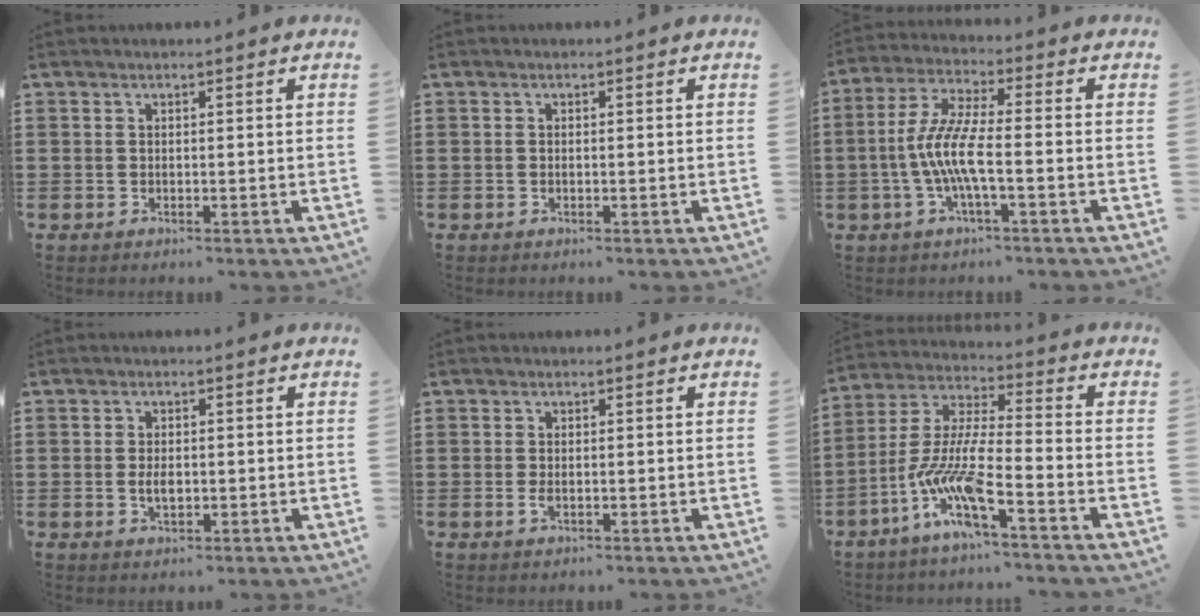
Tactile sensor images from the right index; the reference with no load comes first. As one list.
[{"total": 0.0}, {"total": 7.9, "force": [-2.2, 1.2, 7.4], "torque": [-0.171, -0.016, -0.050]}, {"total": 2.5, "force": [-0.2, 1.2, 2.2], "torque": [-0.042, 0.000, -0.003]}, {"total": 1.3, "force": [-0.2, 0.5, 1.1], "torque": [-0.030, -0.003, -0.006]}, {"total": 10.5, "force": [-6.4, 1.1, 8.2], "torque": [-0.194, -0.022, -0.134]}]